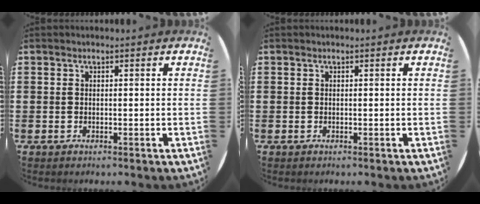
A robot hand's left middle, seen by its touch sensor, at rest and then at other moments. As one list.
[{"total": 0.0}]